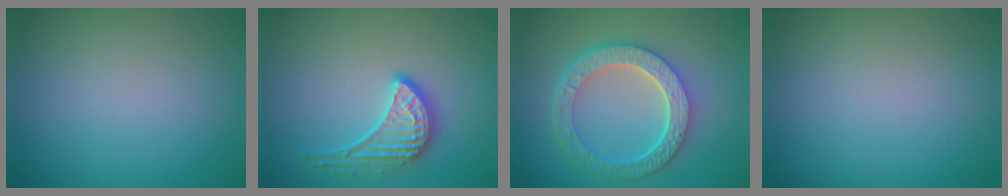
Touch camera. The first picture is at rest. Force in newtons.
{"total": 3.5, "press": 3.0, "slide": 1.7}
{"total": 6.3, "press": 4.8, "slide": 4.0}
{"total": 0.0}